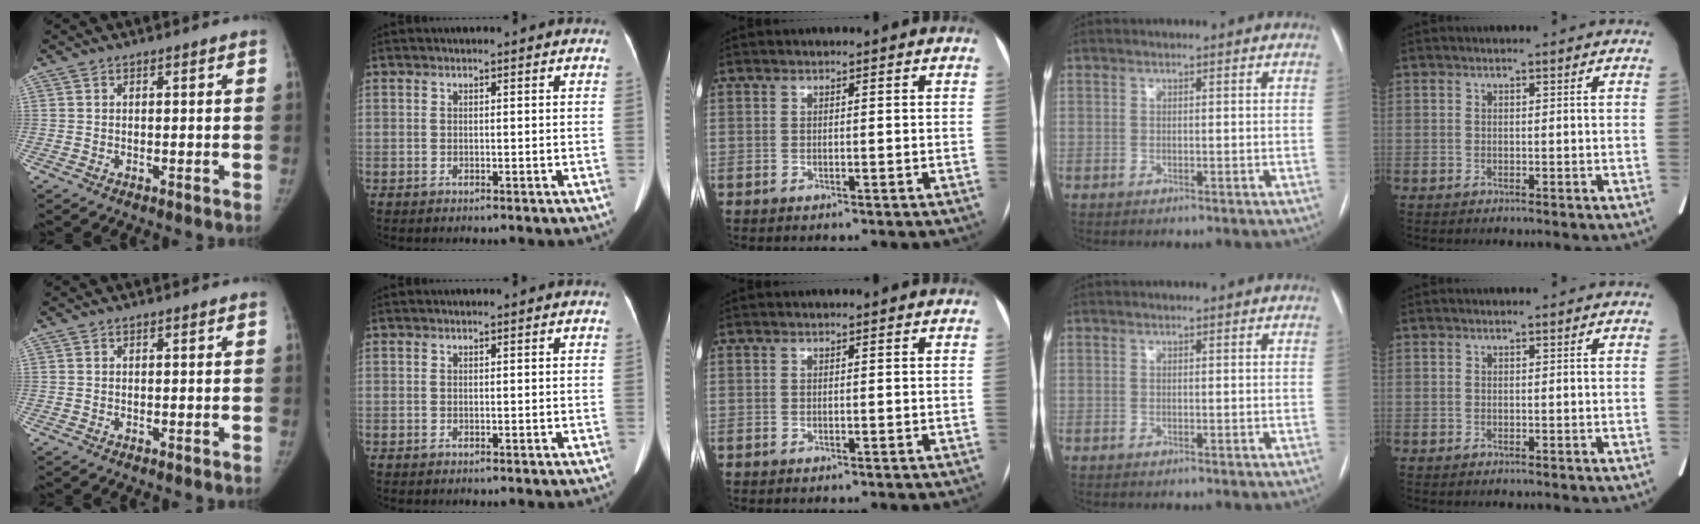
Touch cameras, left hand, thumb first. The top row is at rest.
{}